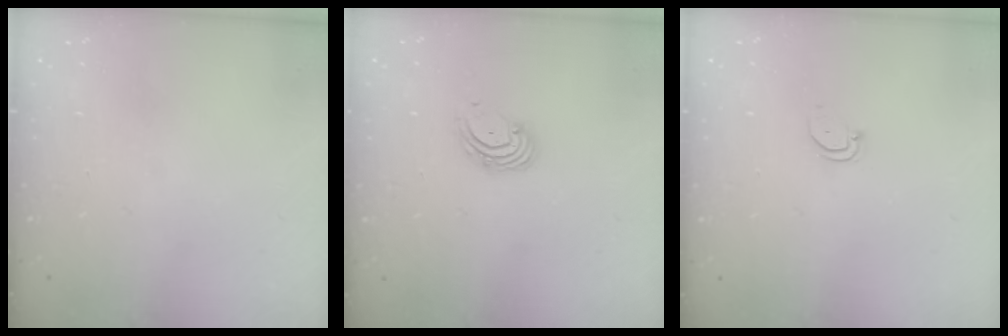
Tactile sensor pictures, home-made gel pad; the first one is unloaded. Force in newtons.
{"total": 3.4, "press": 3.3, "slide": 0.5}
{"total": 2.4, "press": 2.4, "slide": 0.2}